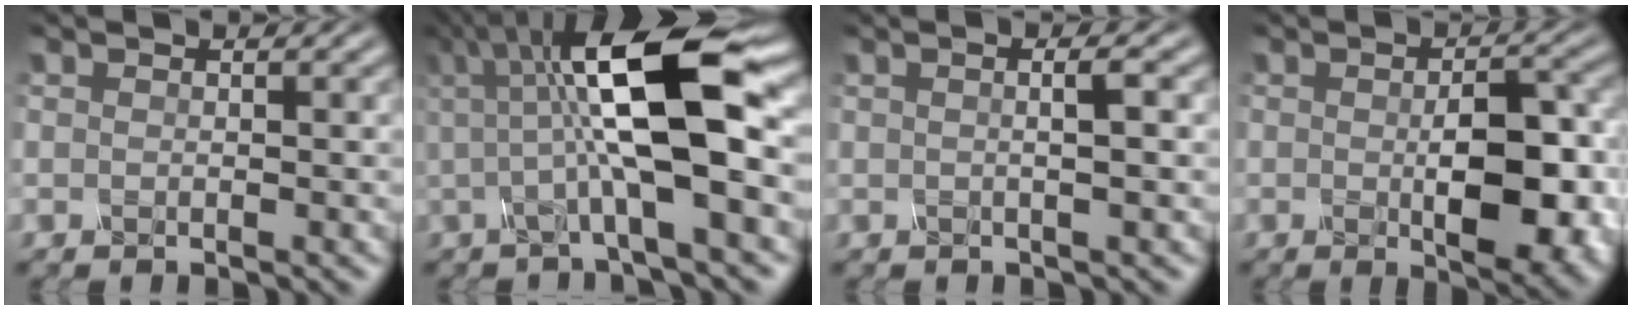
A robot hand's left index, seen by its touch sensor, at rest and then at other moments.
{"total": 10.7, "force": [1.7, 2.5, 10.3], "torque": [-0.172, 0.010, 0.030]}
{"total": 3.0, "force": [0.5, 1.1, 2.7], "torque": [-0.011, 0.010, -0.012]}
{"total": 7.2, "force": [-0.7, 3.0, 6.5], "torque": [-0.099, -0.009, -0.003]}